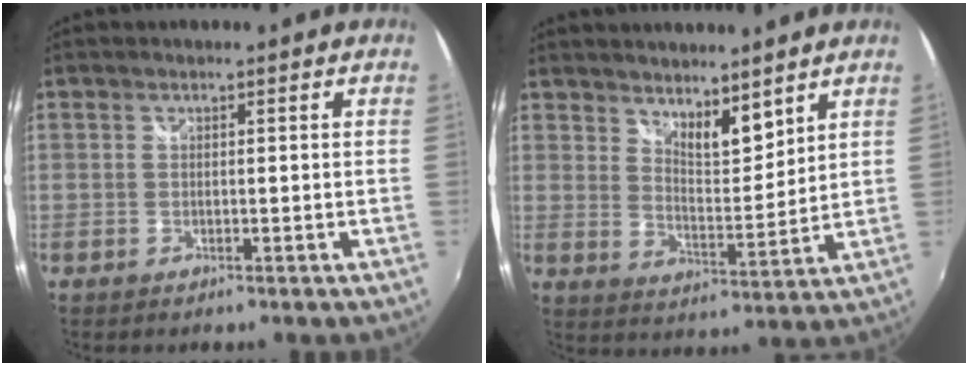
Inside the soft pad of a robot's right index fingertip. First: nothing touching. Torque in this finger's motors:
{"motor_torque": [-0.12, 0.15, 0.09, 0.01]}